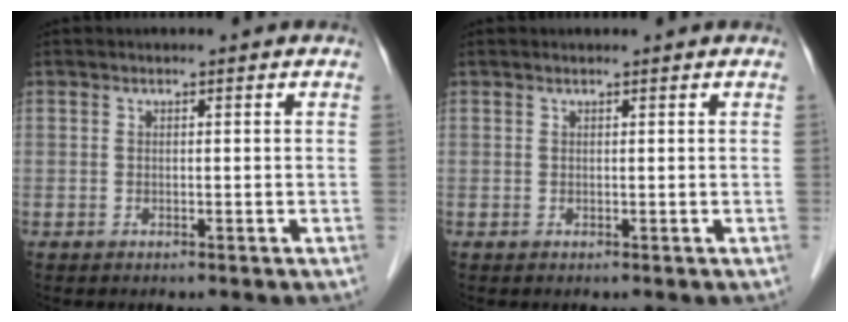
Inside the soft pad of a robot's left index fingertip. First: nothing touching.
{"total": 0.6, "force": [0.5, 0.0, 0.2], "torque": [-0.009, 0.009, 0.011]}